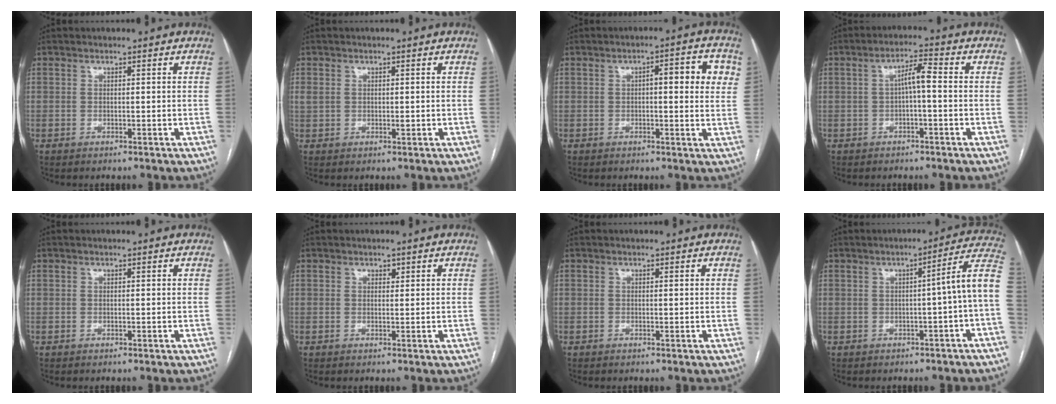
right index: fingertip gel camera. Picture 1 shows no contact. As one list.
[{"total": 2.1, "force": [0.4, 1.5, 1.4], "torque": [-0.034, 0.010, 0.014]}, {"total": 6.9, "force": [1.5, 1.8, 6.5], "torque": [-0.078, 0.019, 0.013]}, {"total": 4.0, "force": [-0.2, 0.6, 4.0], "torque": [-0.066, 0.016, -0.003]}, {"total": 0.0}, {"total": 0.8, "force": [0.5, 0.5, 0.4], "torque": [-0.004, -0.001, 0.005]}, {"total": 0.0}, {"total": 7.5, "force": [-1.4, -0.9, 7.3], "torque": [-0.079, 0.018, -0.024]}]